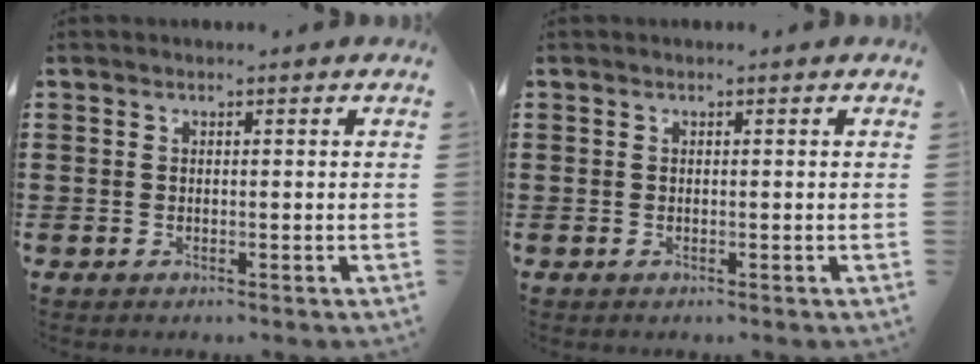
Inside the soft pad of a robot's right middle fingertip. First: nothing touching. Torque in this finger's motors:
{"motor_torque": [-0.19, 0.01, -0.07, -0.01]}